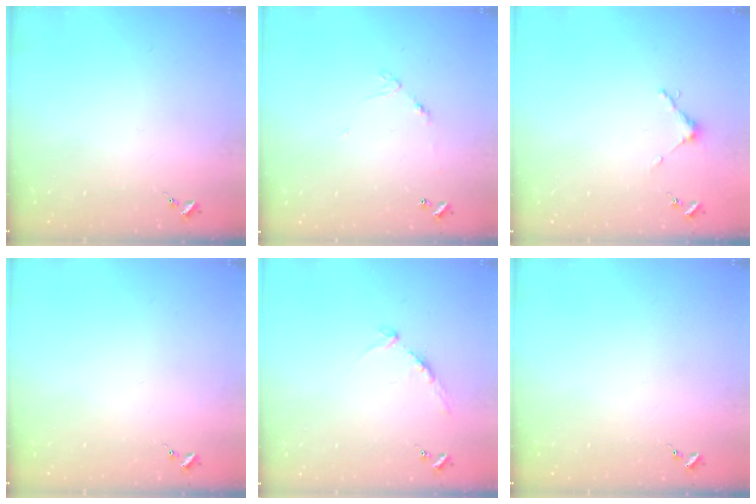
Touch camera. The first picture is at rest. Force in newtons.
{"total": 4.6, "press": 4.6, "slide": 0.3}
{"total": 3.7, "press": 3.7, "slide": 0.3}
{"total": 0.0}
{"total": 8.3, "press": 8.2, "slide": 0.9}
{"total": 0.0}